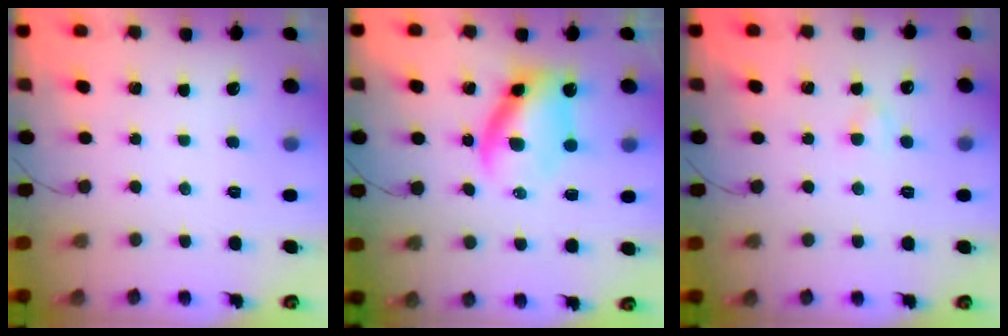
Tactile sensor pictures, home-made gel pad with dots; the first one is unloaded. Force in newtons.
{"total": 7.6, "press": 7.6, "slide": 1.0}
{"total": 2.2, "press": 2.0, "slide": 0.8}